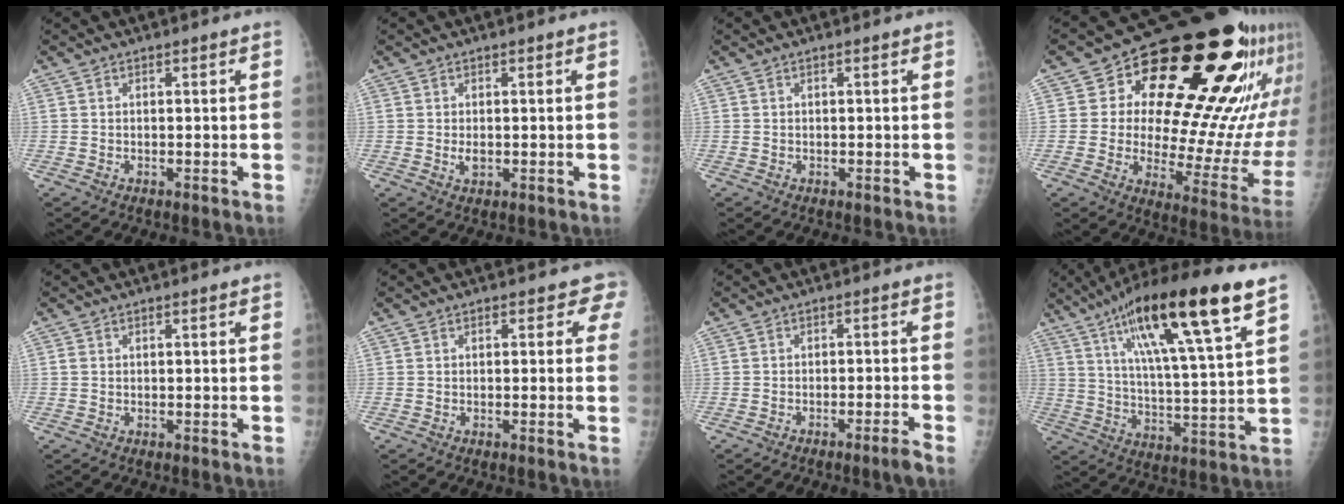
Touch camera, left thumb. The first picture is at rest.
{"total": 1.6, "force": [0.2, 1.0, 1.2], "torque": [-0.012, -0.004, 0.006]}
{"total": 0.0}
{"total": 30.3, "force": [12.4, 13.7, 24.0], "torque": [-0.281, -0.006, 0.193]}
{"total": 0.6, "force": [0.1, 0.5, 0.2], "torque": [-0.001, 0.001, 0.001]}
{"total": 2.4, "force": [1.4, 1.7, 0.9], "torque": [0.019, -0.003, 0.001]}
{"total": 2.6, "force": [-2.0, -0.9, 1.5], "torque": [-0.034, 0.014, -0.034]}
{"total": 21.8, "force": [11.8, 3.2, 18.0], "torque": [-0.292, -0.029, 0.198]}